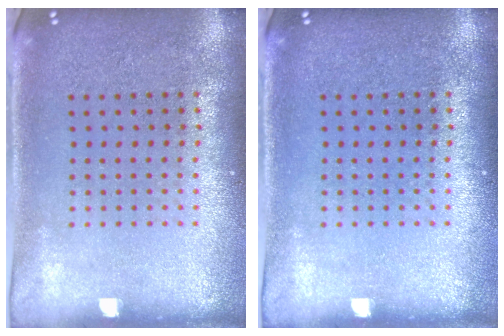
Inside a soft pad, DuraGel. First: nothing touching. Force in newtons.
{"total": 0.0}